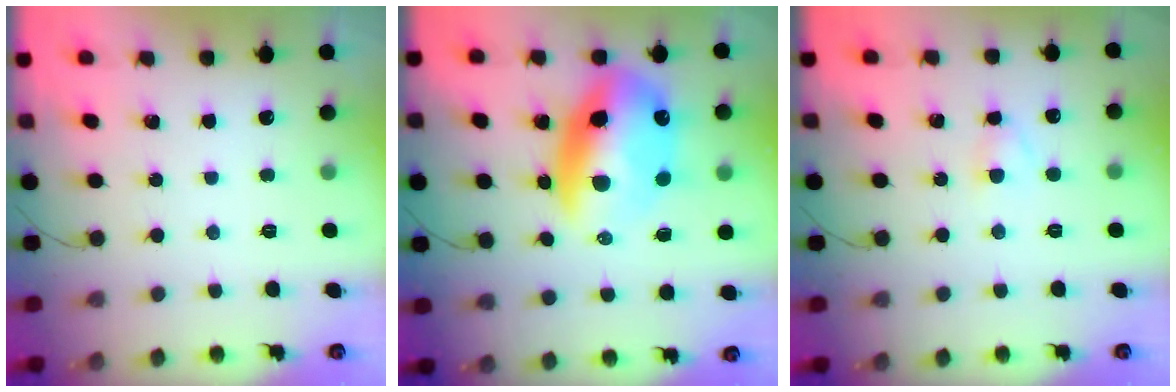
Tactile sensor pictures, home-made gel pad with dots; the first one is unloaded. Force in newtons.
{"total": 16.6, "press": 16.2, "slide": 3.6}
{"total": 2.8, "press": 2.6, "slide": 1.1}